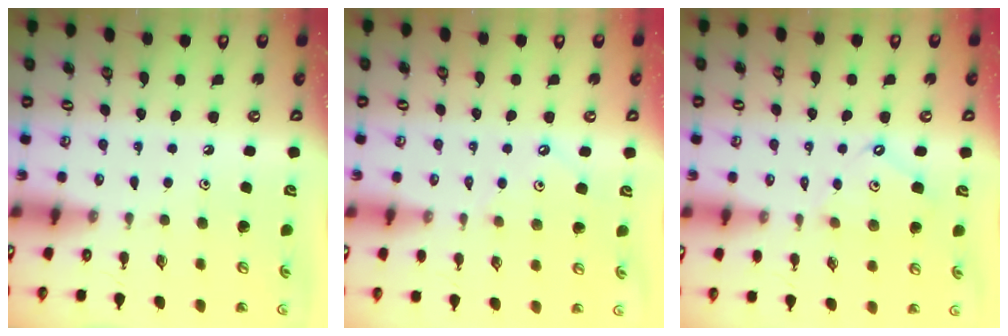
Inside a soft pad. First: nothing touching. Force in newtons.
{"total": 1.0, "press": 0.9, "slide": 0.2}
{"total": 7.2, "press": 7.2, "slide": 0.7}